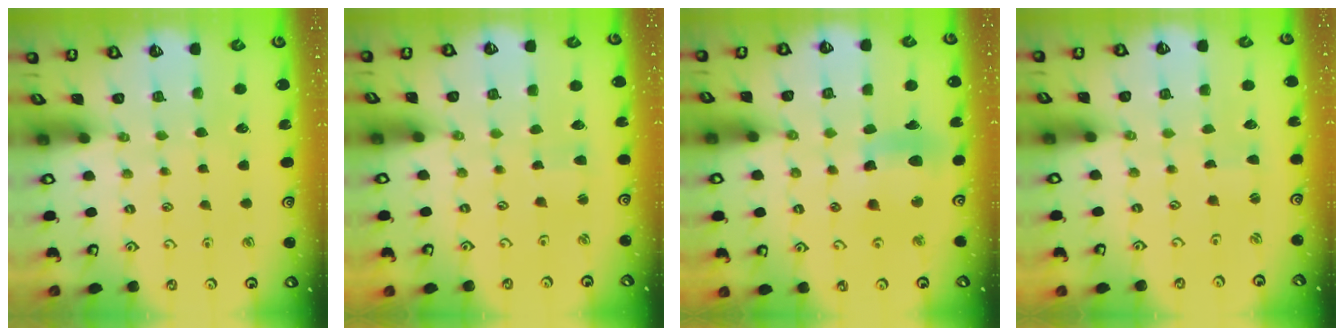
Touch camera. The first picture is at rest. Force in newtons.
{"total": 2.6, "press": 2.6, "slide": 0.3}
{"total": 12.4, "press": 12.3, "slide": 1.6}
{"total": 0.0}